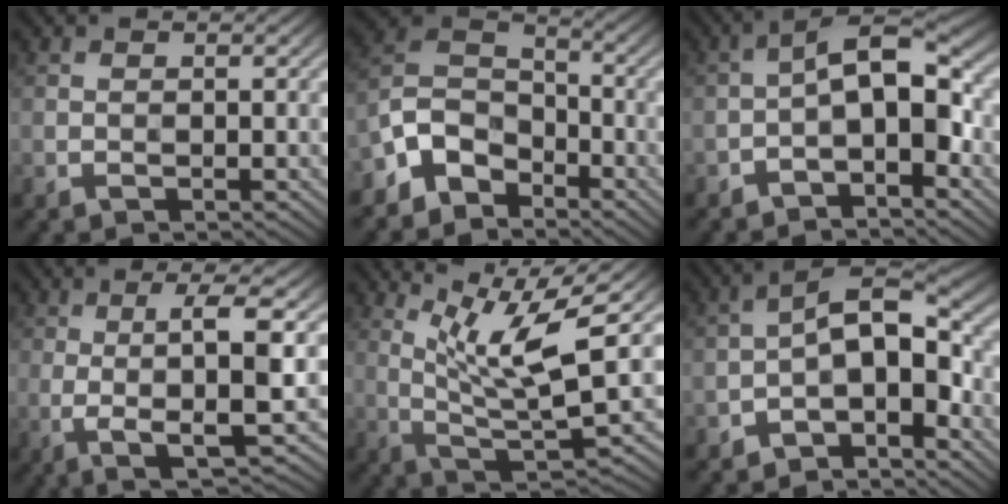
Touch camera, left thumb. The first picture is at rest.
{"total": 7.3, "force": [-5.2, 4.3, 2.7], "torque": [-0.063, -0.004, -0.120]}
{"total": 8.4, "force": [-2.7, 3.2, 7.3], "torque": [-0.107, 0.006, -0.045]}
{"total": 7.9, "force": [1.1, 1.3, 7.8], "torque": [-0.124, 0.010, 0.020]}
{"total": 10.1, "force": [5.0, 1.9, 8.5], "torque": [-0.157, 0.009, 0.098]}
{"total": 9.7, "force": [-4.2, 4.0, 7.8], "torque": [-0.113, -0.001, -0.074]}